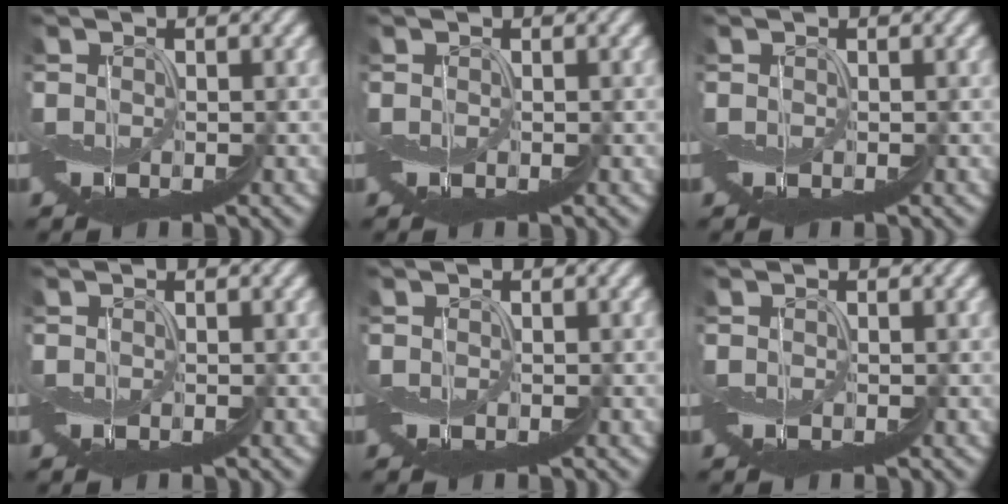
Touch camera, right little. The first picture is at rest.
{"total": 0.0}
{"total": 0.0}
{"total": 0.0}
{"total": 0.0}
{"total": 0.0}